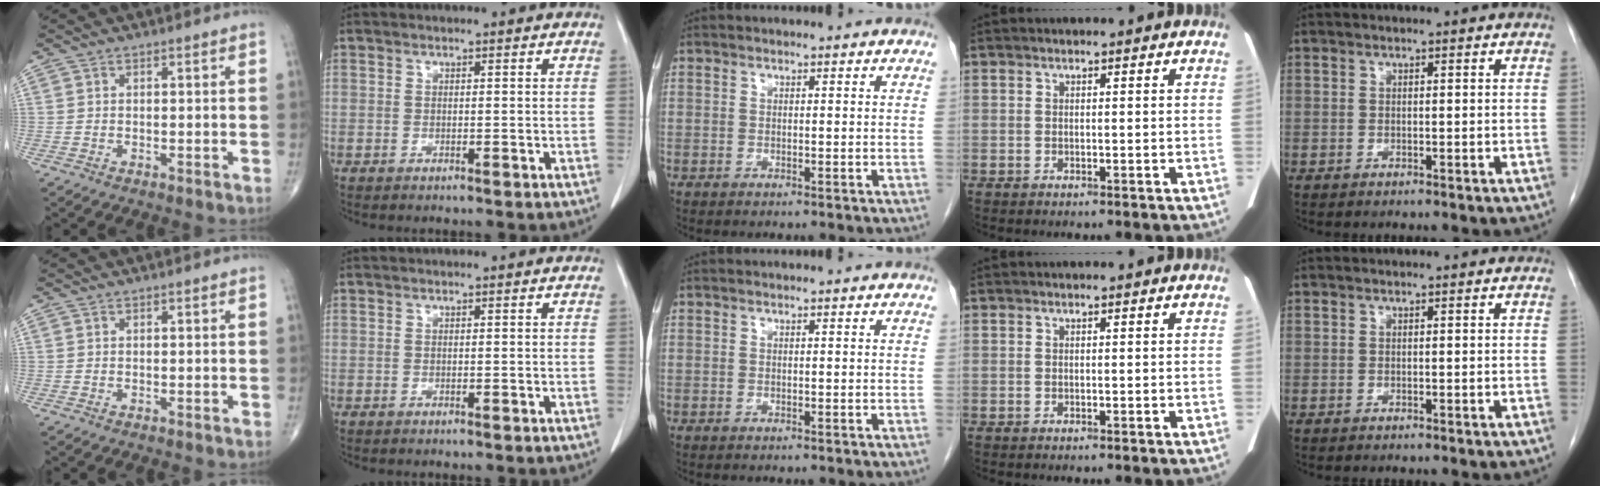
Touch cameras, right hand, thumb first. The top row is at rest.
{}